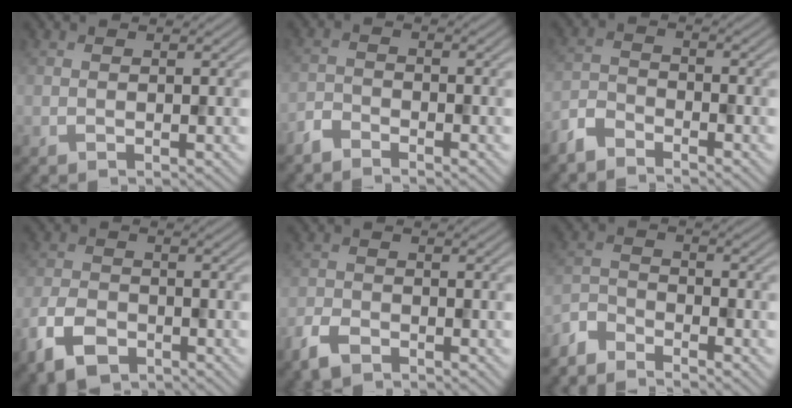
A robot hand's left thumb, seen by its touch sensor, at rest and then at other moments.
{"total": 2.6, "force": [-2.4, 0.8, 0.7], "torque": [-0.015, -0.004, -0.060]}
{"total": 4.0, "force": [-3.5, 1.3, 1.4], "torque": [-0.032, -0.006, -0.087]}
{"total": 5.9, "force": [-3.5, 3.5, 3.2], "torque": [-0.073, -0.006, -0.075]}
{"total": 3.6, "force": [-2.6, 1.8, 1.7], "torque": [-0.039, -0.008, -0.061]}
{"total": 4.3, "force": [-4.0, 1.3, 1.2], "torque": [-0.030, -0.008, -0.097]}